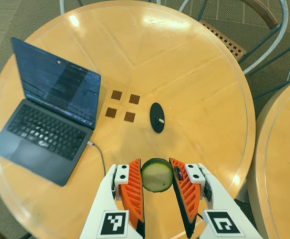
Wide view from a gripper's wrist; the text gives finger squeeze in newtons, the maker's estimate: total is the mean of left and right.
{"total": 10.2, "left": 10.5, "right": 10.0}